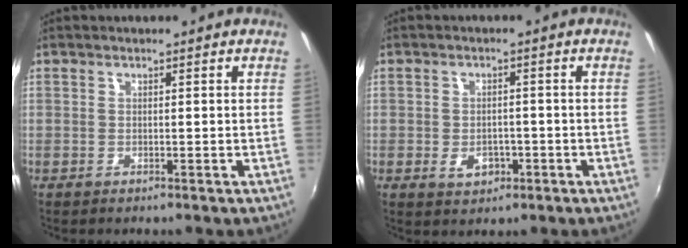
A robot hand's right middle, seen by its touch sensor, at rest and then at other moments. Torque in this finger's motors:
{"motor_torque": [-0.05, 0.08, -0.01, 0.01]}